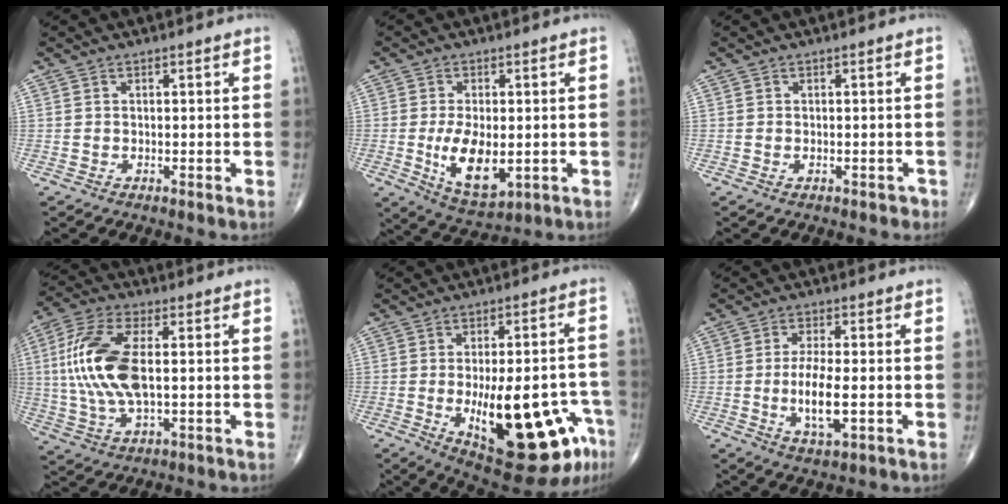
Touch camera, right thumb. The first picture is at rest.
{"total": 9.9, "force": [-1.3, 5.0, 8.4], "torque": [-0.137, -0.016, -0.011]}
{"total": 1.2, "force": [-0.7, 0.8, 0.6], "torque": [-0.012, 0.013, -0.004]}
{"total": 15.2, "force": [1.3, 6.8, 13.6], "torque": [-0.300, 0.005, 0.023]}
{"total": 23.1, "force": [-8.0, 8.7, 19.9], "torque": [-0.229, 0.017, -0.085]}
{"total": 7.6, "force": [-1.3, 2.4, 7.1], "torque": [-0.141, -0.008, -0.023]}